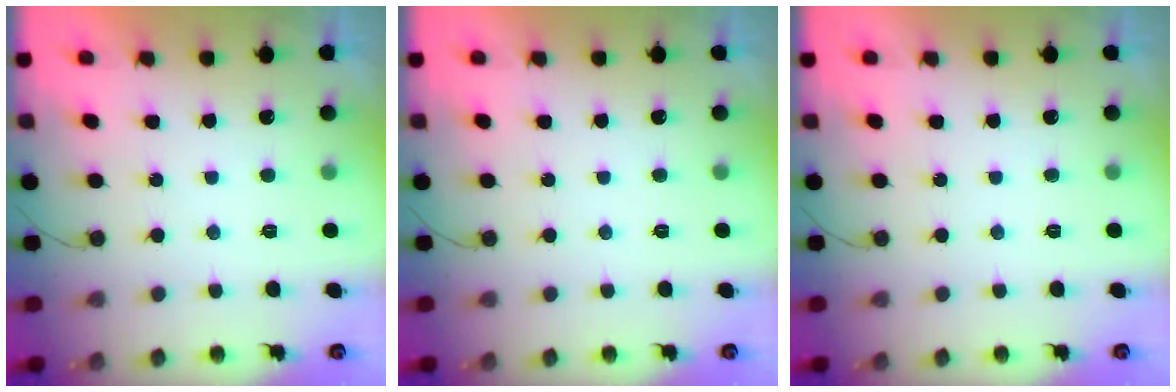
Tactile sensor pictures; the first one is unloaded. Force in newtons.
{"total": 0.0}
{"total": 0.0}